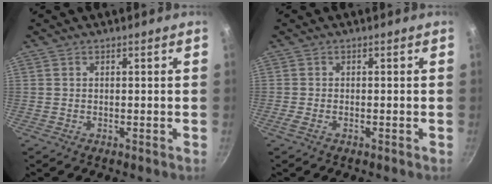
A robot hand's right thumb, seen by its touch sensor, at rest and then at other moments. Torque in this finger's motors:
{"motor_torque": [-0.04, -0.11, -0.29, 0.17, 0.04]}